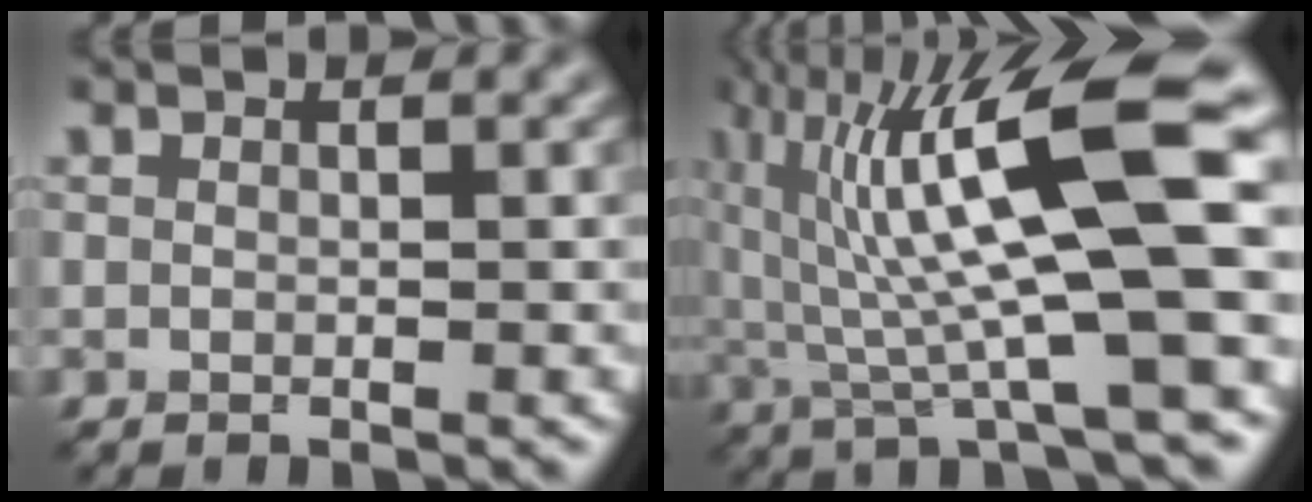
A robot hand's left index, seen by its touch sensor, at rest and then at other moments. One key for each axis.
{"total": 14.4, "fx": 3.5, "fy": 2.9, "fz": 13.7, "tx": -0.229, "ty": 0.015, "tz": 0.064}